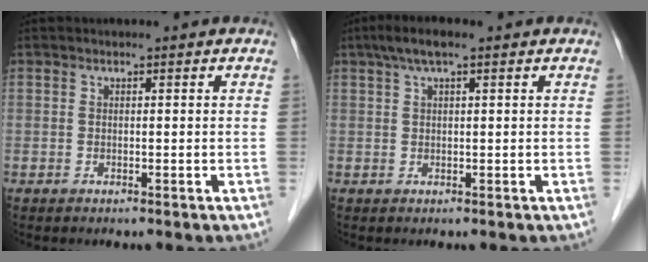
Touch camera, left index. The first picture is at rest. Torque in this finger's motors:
{"motor_torque": [0.35, -0.35, 0.06, 0.02]}